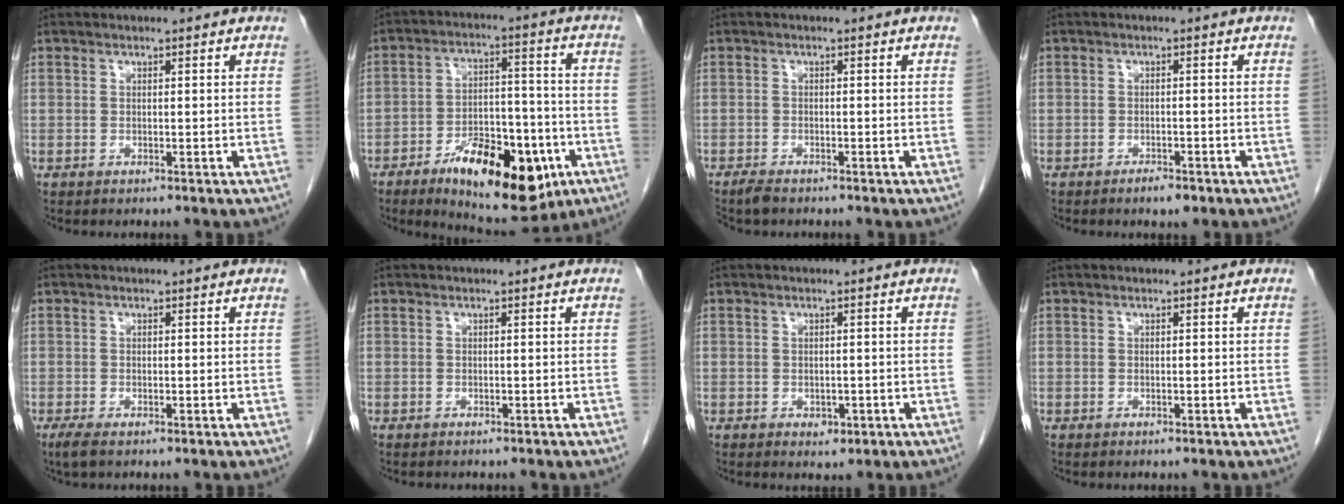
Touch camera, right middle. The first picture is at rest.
{"total": 16.6, "force": [-8.2, 6.4, 12.9], "torque": [-0.191, 0.005, -0.118]}
{"total": 1.8, "force": [-1.6, 0.4, 0.7], "torque": [-0.021, -0.004, -0.027]}
{"total": 2.1, "force": [-1.5, 0.7, 1.2], "torque": [-0.021, 0.000, -0.019]}
{"total": 1.9, "force": [-1.1, 0.6, 1.4], "torque": [-0.038, -0.007, -0.020]}
{"total": 1.4, "force": [-1.2, 0.4, 0.5], "torque": [-0.015, -0.003, -0.014]}
{"total": 1.8, "force": [-0.8, 1.2, 1.2], "torque": [-0.015, 0.001, -0.003]}
{"total": 0.0}